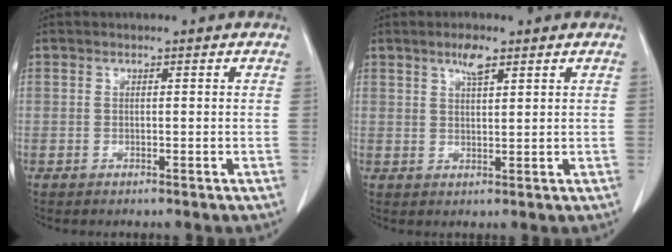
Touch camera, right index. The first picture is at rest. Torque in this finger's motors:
{"motor_torque": [0.06, 0.01, 0.06, 0.02]}